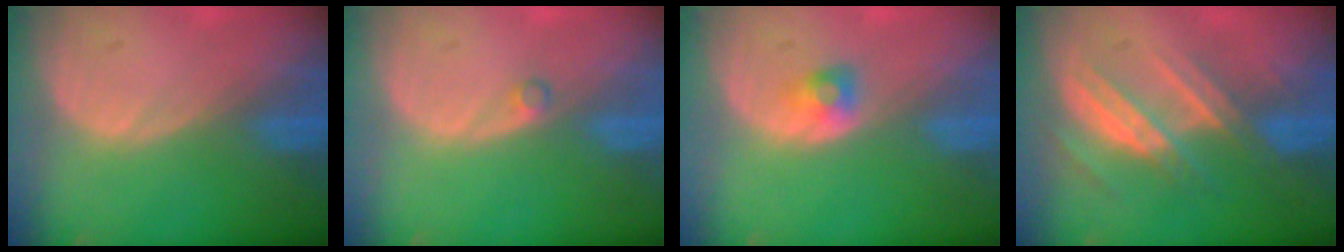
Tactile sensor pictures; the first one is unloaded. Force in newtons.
{"total": 0.9, "press": 0.9, "slide": 0.2}
{"total": 2.2, "press": 2.1, "slide": 0.3}
{"total": 7.3, "press": 6.8, "slide": 2.8}